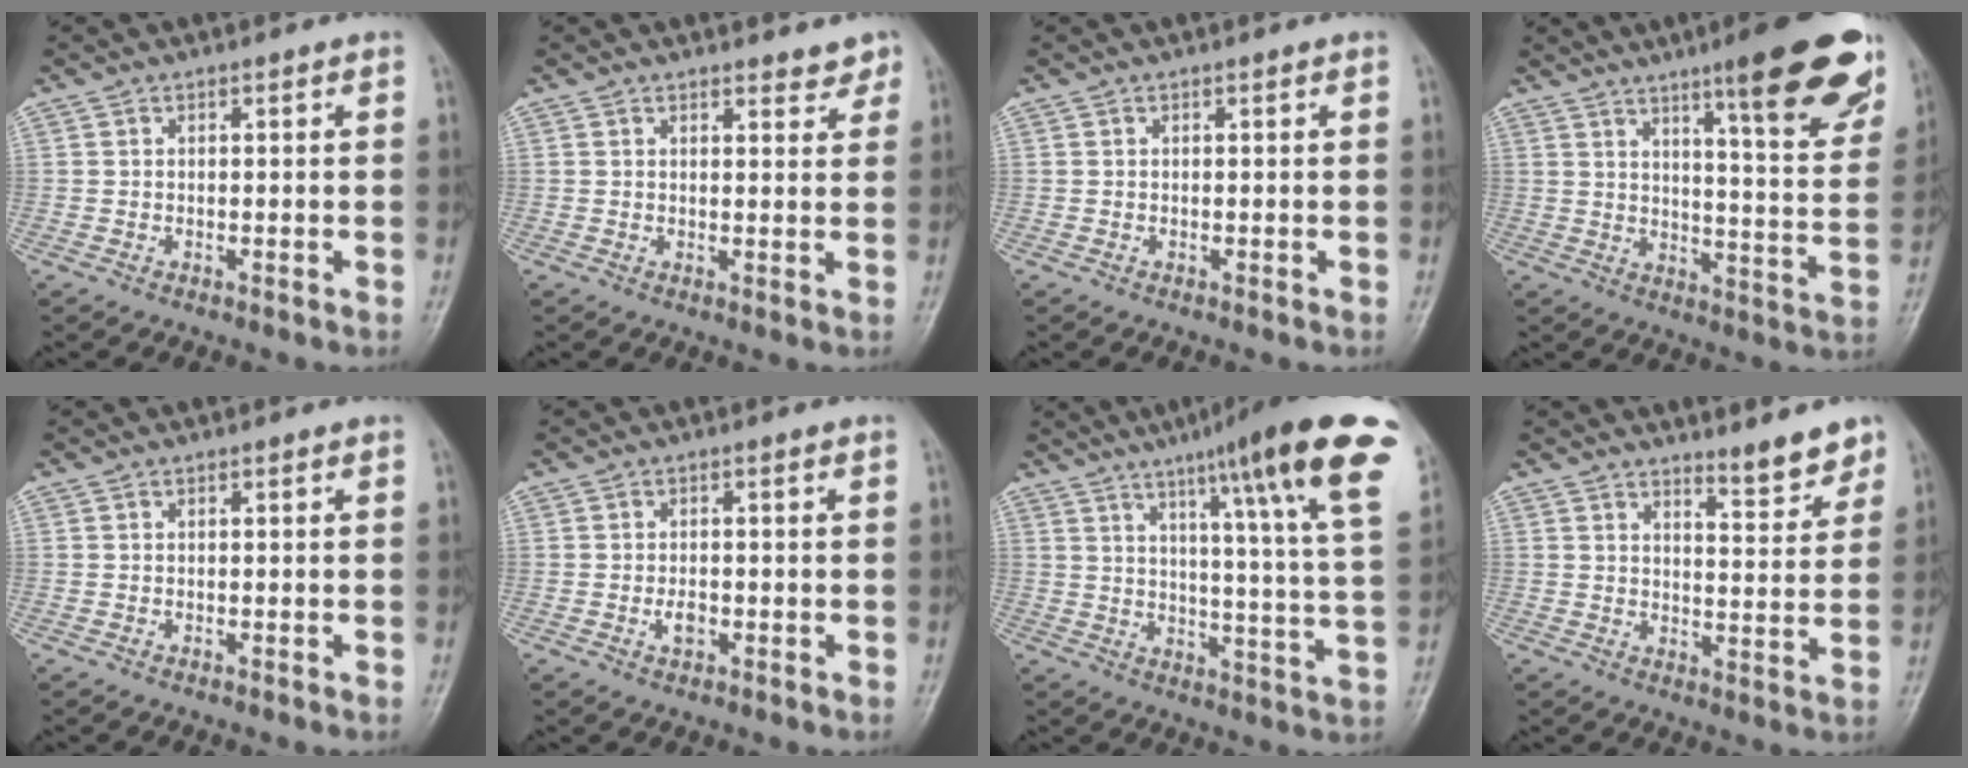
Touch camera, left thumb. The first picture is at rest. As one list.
[{"total": 3.2, "force": [2.8, 1.3, 1.0], "torque": [0.008, -0.016, 0.029]}, {"total": 0.0}, {"total": 20.1, "force": [12.1, 3.6, 15.6], "torque": [-0.173, -0.057, 0.162]}, {"total": 0.0}, {"total": 2.2, "force": [-0.7, 1.3, 1.7], "torque": [-0.027, 0.002, -0.010]}, {"total": 23.5, "force": [13.1, 2.3, 19.4], "torque": [-0.258, -0.041, 0.170]}, {"total": 6.2, "force": [5.1, 1.4, 3.2], "torque": [-0.030, -0.045, 0.076]}]